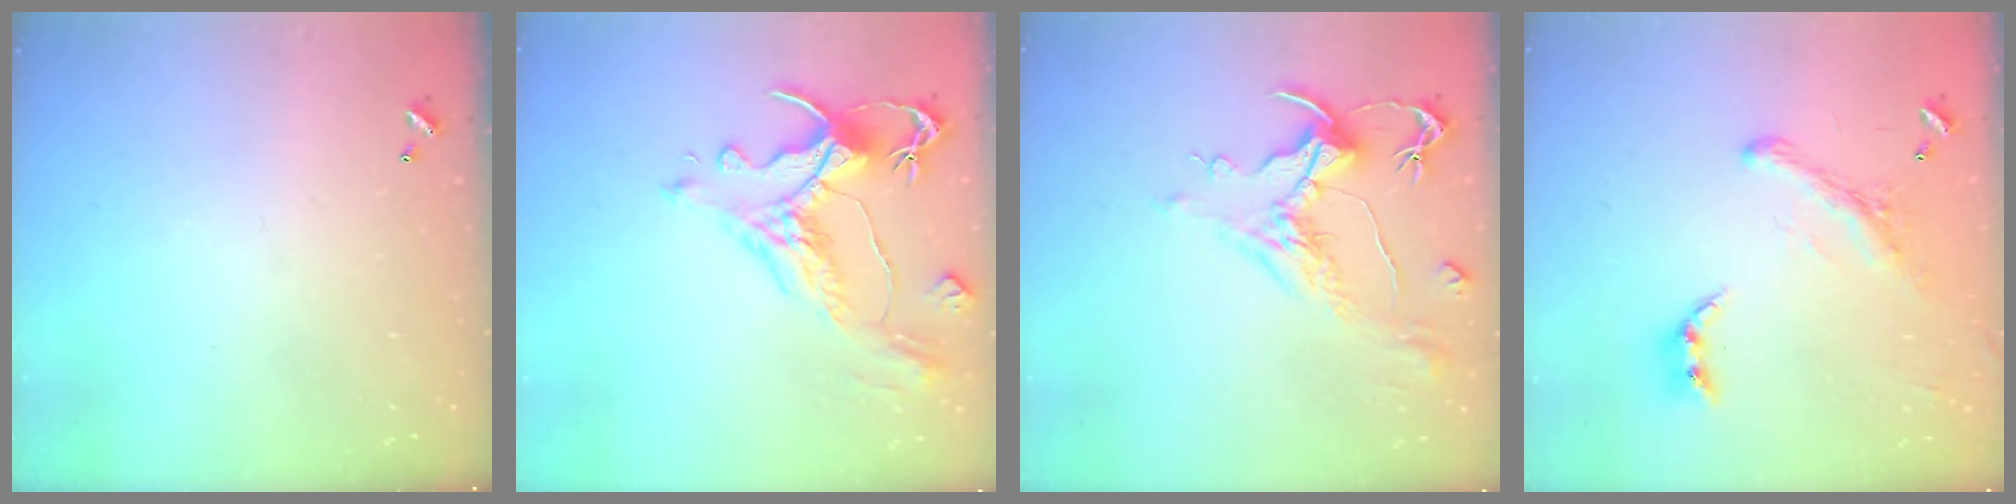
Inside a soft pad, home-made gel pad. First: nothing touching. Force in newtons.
{"total": 1.2, "press": 0.2, "slide": 1.2}
{"total": 1.6, "press": 0.8, "slide": 1.4}
{"total": 2.9, "press": 2.5, "slide": 1.4}